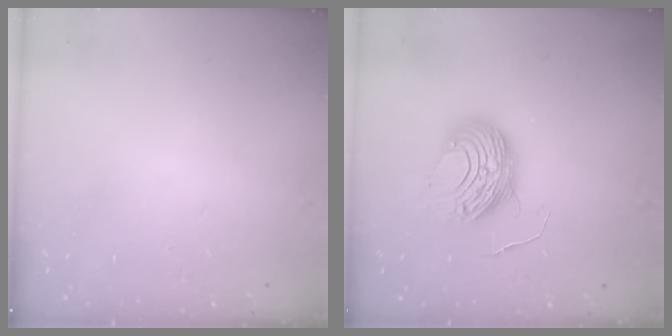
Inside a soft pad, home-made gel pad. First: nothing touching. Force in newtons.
{"total": 10.0, "press": 10.0, "slide": 0.9}